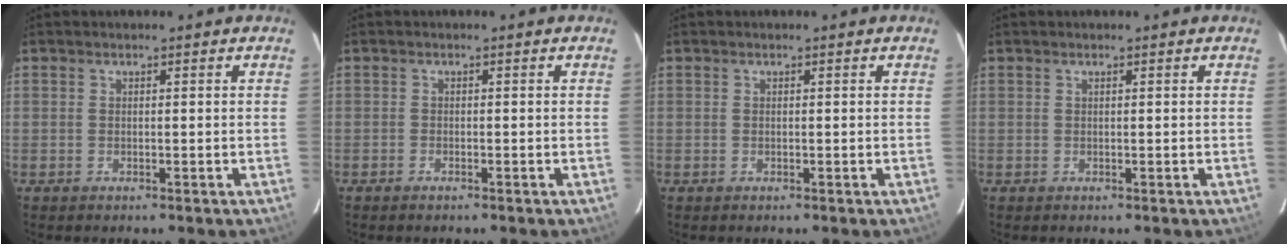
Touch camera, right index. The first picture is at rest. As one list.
[{"total": 0.7, "force": [-0.6, 0.3, 0.1], "torque": [-0.005, 0.000, -0.013]}, {"total": 0.0}, {"total": 0.0}]